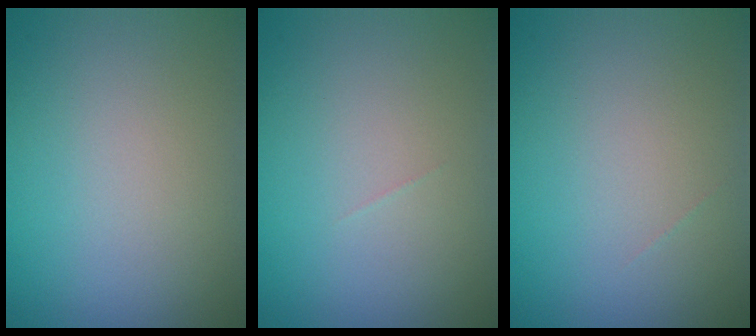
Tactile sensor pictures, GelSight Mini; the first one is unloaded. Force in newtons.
{"total": 0.0}
{"total": 0.0}